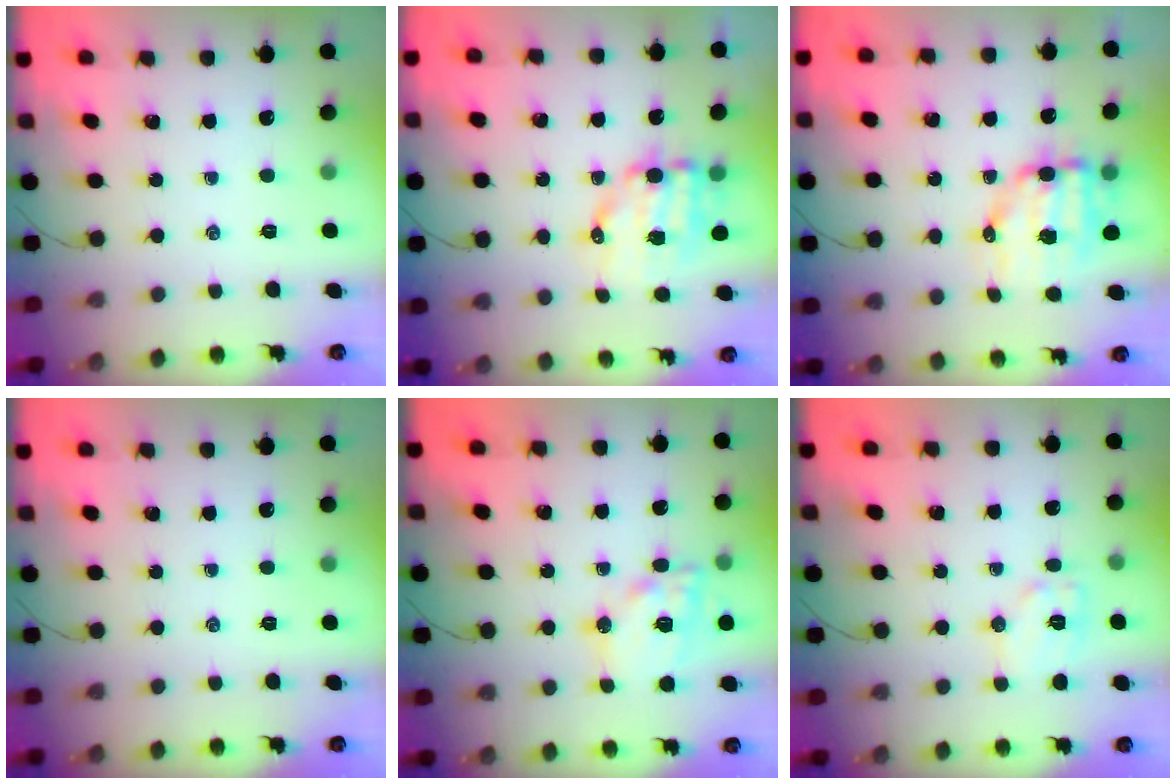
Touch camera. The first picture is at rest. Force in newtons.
{"total": 9.3, "press": 9.1, "slide": 2.1}
{"total": 9.6, "press": 9.3, "slide": 2.0}
{"total": 0.0}
{"total": 16.1, "press": 15.8, "slide": 2.9}
{"total": 8.0, "press": 8.0, "slide": 0.3}